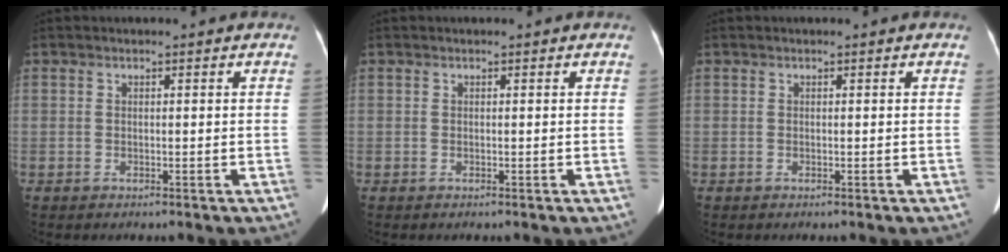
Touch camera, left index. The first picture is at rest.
{"total": 0.0}
{"total": 0.0}